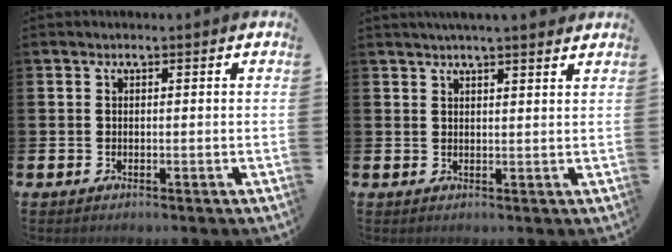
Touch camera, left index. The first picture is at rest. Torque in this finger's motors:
{"motor_torque": [0.55, -0.63, 0.82, 0.21]}